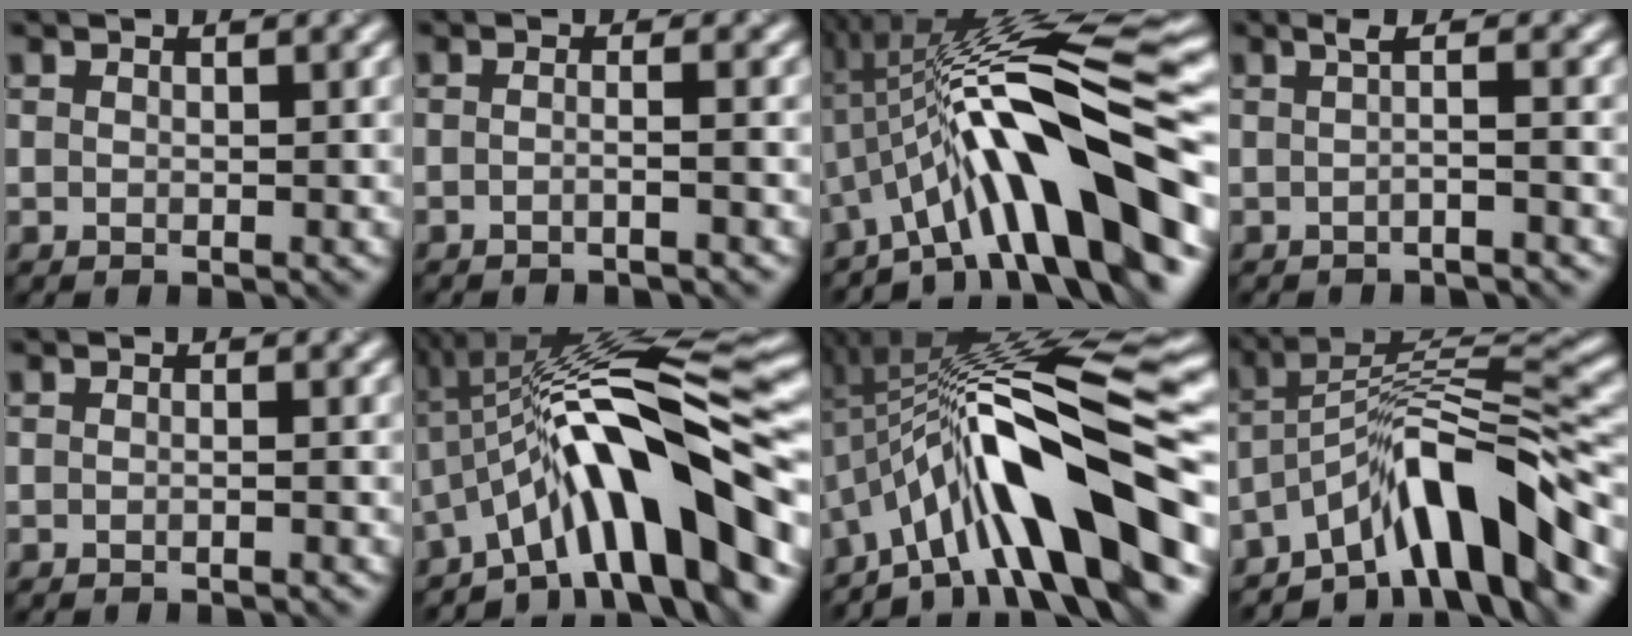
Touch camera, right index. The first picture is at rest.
{"total": 1.5, "force": [-1.1, 0.3, 1.0], "torque": [-0.009, -0.007, -0.031]}
{"total": 13.4, "force": [-4.3, 3.0, 12.4], "torque": [-0.179, 0.030, -0.074]}
{"total": 1.8, "force": [-0.7, 0.3, 1.7], "torque": [-0.025, -0.002, -0.019]}
{"total": 0.8, "force": [-0.8, 0.0, 0.1], "torque": [-0.002, -0.007, -0.018]}
{"total": 12.2, "force": [-4.9, 3.0, 10.8], "torque": [-0.154, 0.021, -0.089]}
{"total": 13.6, "force": [-4.9, 3.4, 12.2], "torque": [-0.184, 0.026, -0.083]}
{"total": 10.2, "force": [-6.9, 2.2, 7.2], "torque": [-0.095, 0.017, -0.126]}